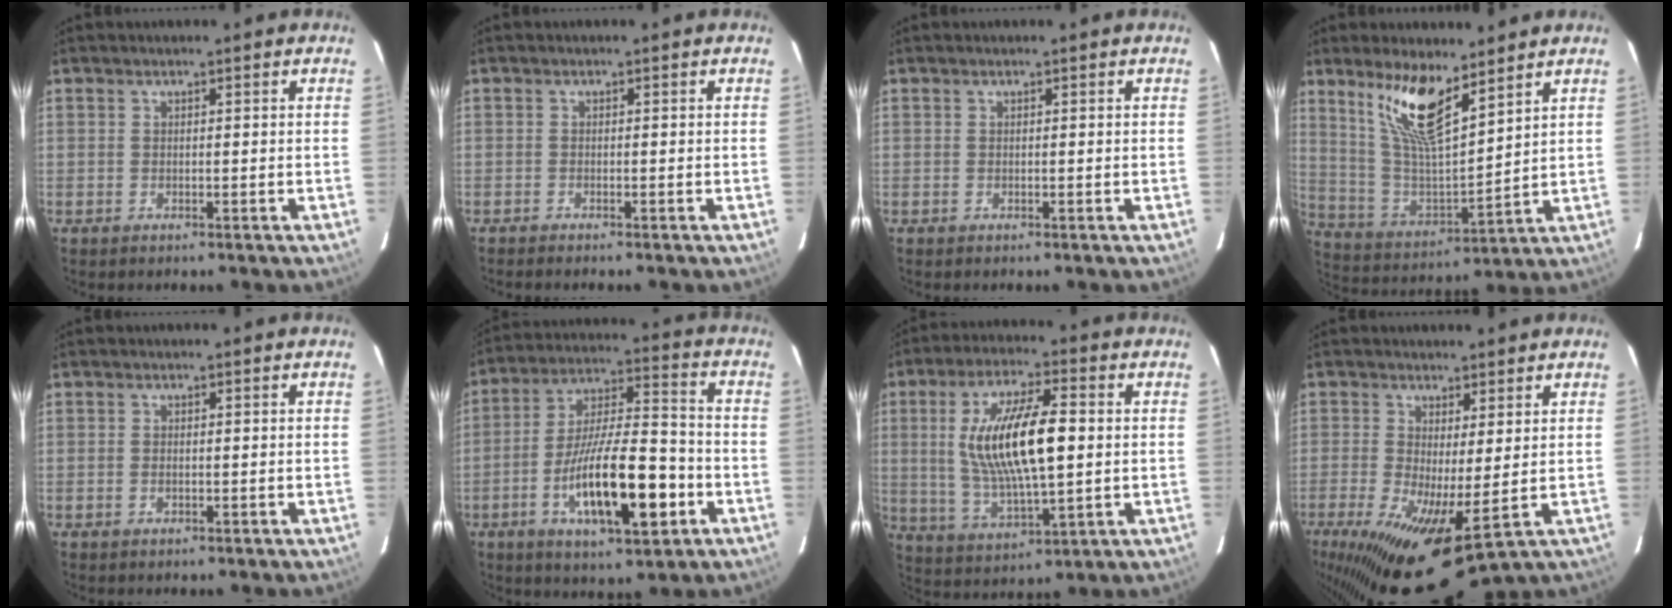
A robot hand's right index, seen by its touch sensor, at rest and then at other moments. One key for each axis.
{"total": 1.3, "fx": -1.2, "fy": 0.0, "fz": 0.5, "tx": -0.018, "ty": -0.005, "tz": -0.020}
{"total": 0.0}
{"total": 13.4, "fx": 8.8, "fy": 3.5, "fz": 9.5, "tx": -0.187, "ty": 0.000, "tz": 0.183}
{"total": 0.7, "fx": -0.3, "fy": 0.4, "fz": 0.5, "tx": -0.009, "ty": 0.001, "tz": -0.006}
{"total": 18.1, "fx": -6.5, "fy": 5.2, "fz": 16.0, "tx": -0.289, "ty": -0.002, "tz": -0.107}
{"total": 16.7, "fx": 1.8, "fy": 5.5, "fz": 15.7, "tx": -0.296, "ty": 0.002, "tz": 0.042}
{"total": 12.6, "fx": -3.1, "fy": 4.5, "fz": 11.3, "tx": -0.221, "ty": -0.029, "tz": -0.051}